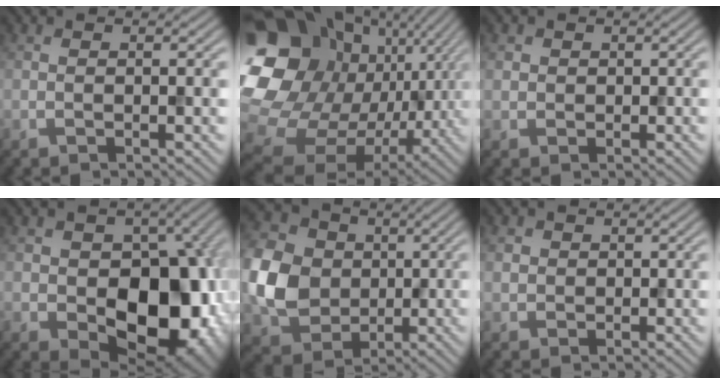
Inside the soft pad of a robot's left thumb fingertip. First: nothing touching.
{"total": 22.5, "force": [2.1, 19.0, 12.0], "torque": [-0.302, -0.055, 0.056]}
{"total": 1.6, "force": [0.5, 1.4, -0.6], "torque": [0.009, -0.008, 0.012]}
{"total": 13.7, "force": [-2.2, 9.6, 9.6], "torque": [-0.126, -0.033, -0.017]}
{"total": 10.4, "force": [-0.5, 9.0, 5.2], "torque": [-0.153, 0.002, -0.015]}
{"total": 1.8, "force": [0.6, 1.7, -0.4], "torque": [0.001, -0.006, 0.016]}